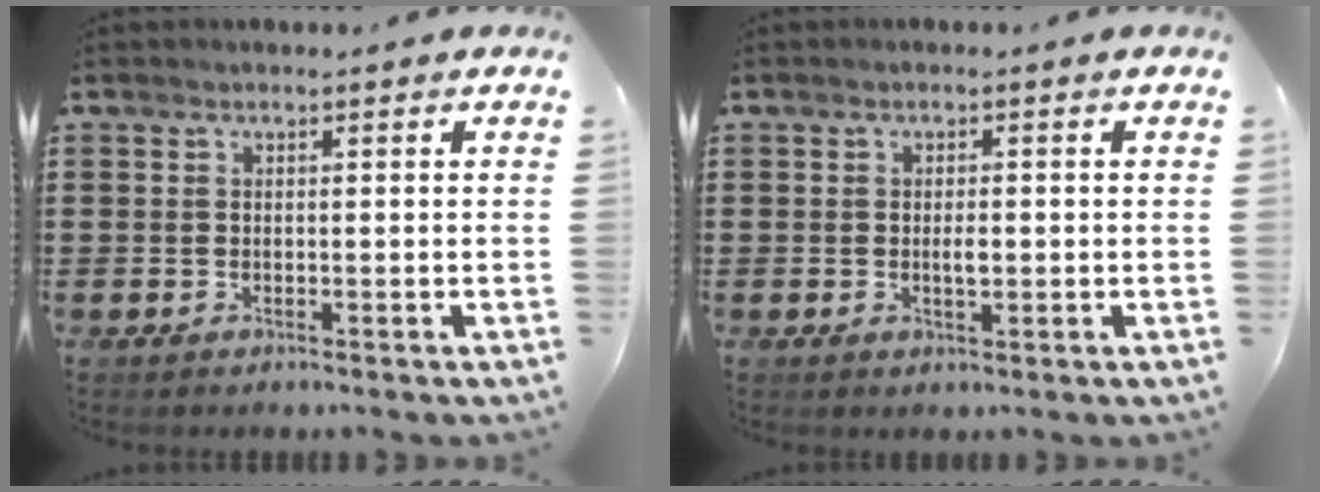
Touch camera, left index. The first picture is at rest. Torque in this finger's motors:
{"motor_torque": [0.72, 0.11, 0.05, 0.03]}